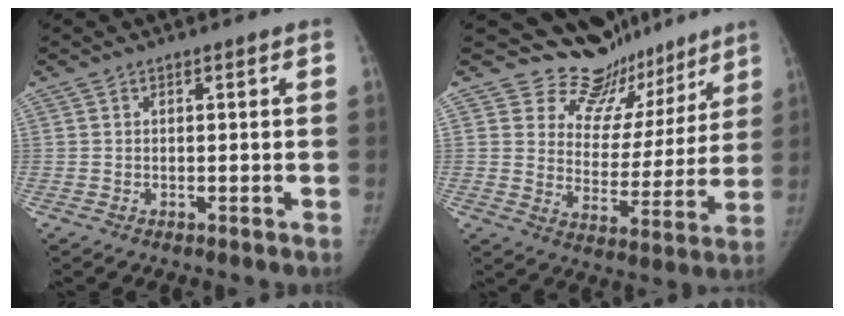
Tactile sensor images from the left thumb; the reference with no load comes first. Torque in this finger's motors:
{"motor_torque": [-0.11, 0.04, -0.16, 0.11, -0.07]}